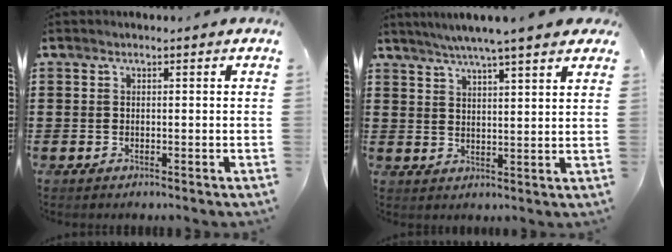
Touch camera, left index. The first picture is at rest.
{"total": 4.9, "force": [4.3, 0.0, 2.5], "torque": [-0.060, -0.009, 0.074]}